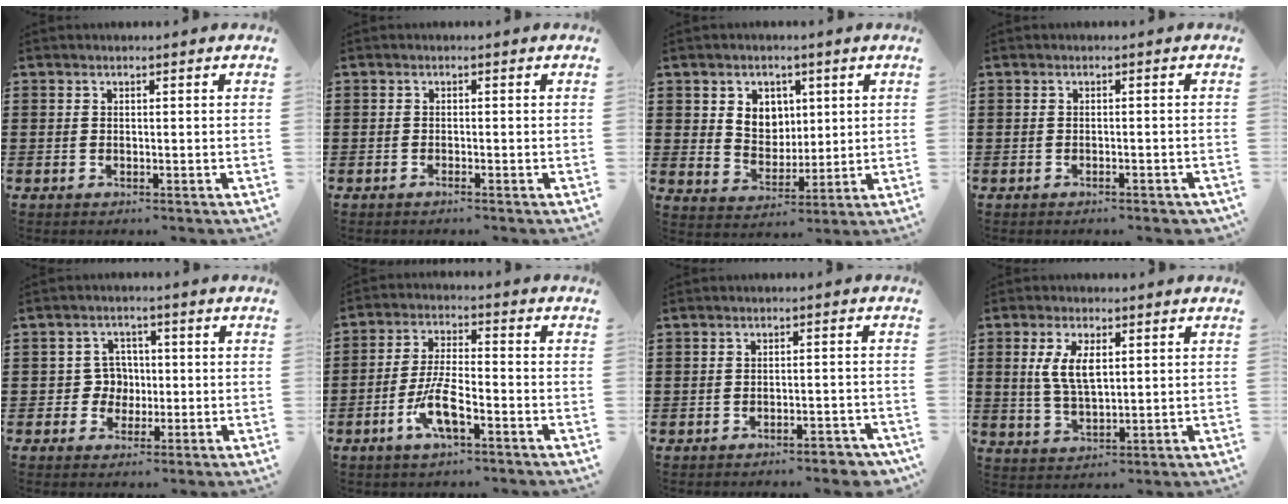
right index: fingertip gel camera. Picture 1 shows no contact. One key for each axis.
{"total": 0.8, "fx": -0.7, "fy": -0.2, "fz": 0.2, "tx": -0.005, "ty": -0.003, "tz": -0.013}
{"total": 4.9, "fx": 2.2, "fy": 4.2, "fz": 1.2, "tx": -0.037, "ty": 0.007, "tz": 0.039}
{"total": 1.2, "fx": -1.0, "fy": 0.0, "fz": 0.5, "tx": -0.013, "ty": -0.004, "tz": -0.019}
{"total": 3.9, "fx": -0.4, "fy": 3.6, "fz": 1.4, "tx": -0.042, "ty": 0.010, "tz": -0.010}
{"total": 7.0, "fx": -3.4, "fy": 1.9, "fz": 5.9, "tx": -0.135, "ty": -0.009, "tz": -0.068}
{"total": 2.7, "fx": -2.5, "fy": 0.1, "fz": 1.0, "tx": -0.020, "ty": 0.000, "tz": -0.050}
{"total": 5.6, "fx": 1.5, "fy": 2.3, "fz": 4.9, "tx": -0.103, "ty": 0.007, "tz": 0.025}